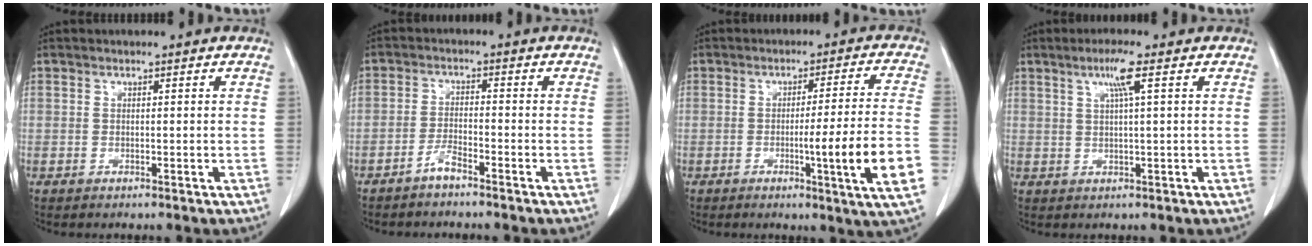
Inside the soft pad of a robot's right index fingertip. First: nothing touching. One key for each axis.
{"total": 2.6, "fx": -2.2, "fy": 0.1, "fz": 1.4, "tx": -0.032, "ty": 0.000, "tz": -0.042}
{"total": 11.9, "fx": -3.4, "fy": -1.4, "fz": 11.3, "tx": -0.158, "ty": -0.017, "tz": -0.052}
{"total": 4.0, "fx": 1.7, "fy": -0.6, "fz": 3.6, "tx": -0.071, "ty": 0.001, "tz": 0.032}